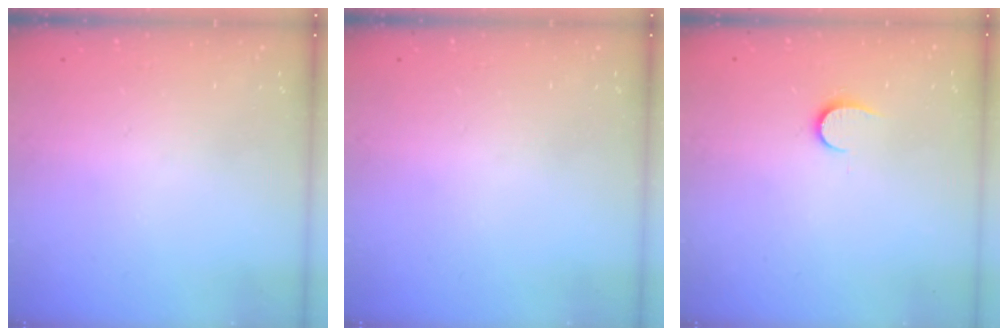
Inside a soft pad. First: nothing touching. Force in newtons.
{"total": 0.0}
{"total": 6.7, "press": 6.7, "slide": 0.6}